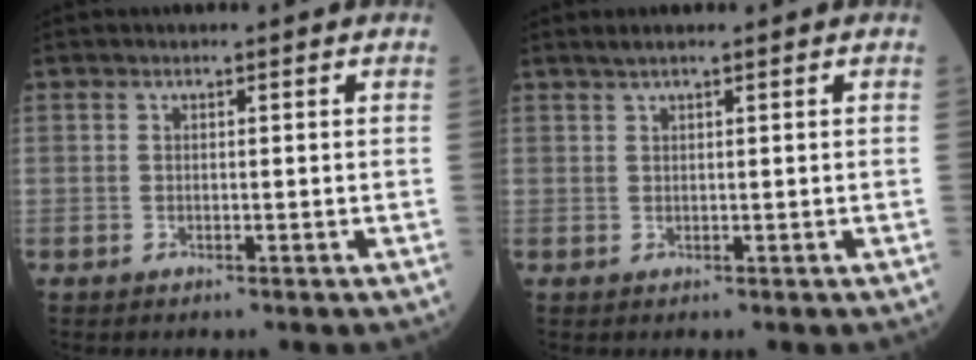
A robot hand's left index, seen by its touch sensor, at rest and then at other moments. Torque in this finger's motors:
{"motor_torque": [-0.14, -0.02, 0.06, -0.01]}